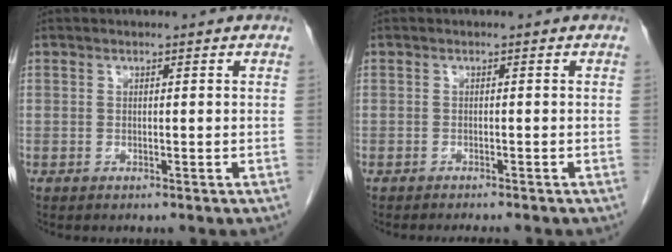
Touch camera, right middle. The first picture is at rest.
{"total": 3.2, "force": [-2.8, 0.5, 1.3], "torque": [-0.016, -0.004, -0.035]}